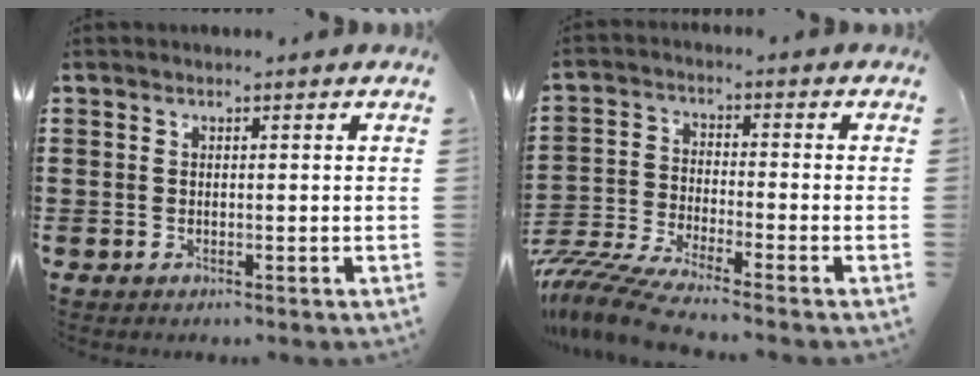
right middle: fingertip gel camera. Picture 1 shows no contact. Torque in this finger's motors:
{"motor_torque": [1.35, -0.66, 0.67, 0.21]}